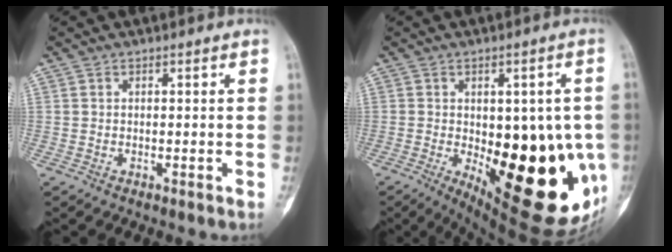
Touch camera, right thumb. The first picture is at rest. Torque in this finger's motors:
{"motor_torque": [-0.12, 1.96, 1.57, -1.18, 0.19]}